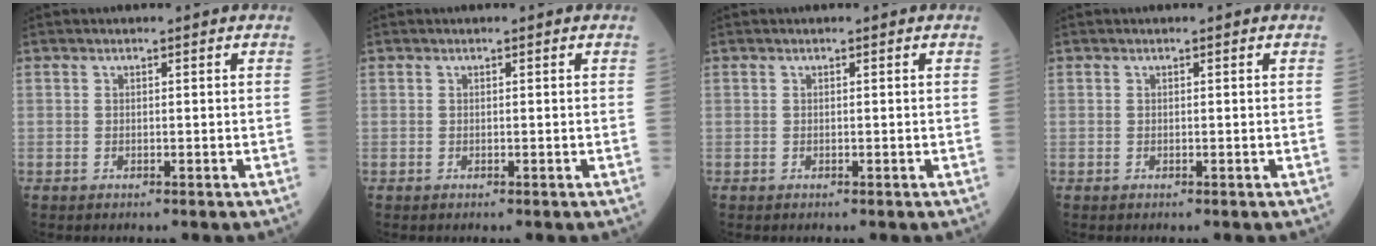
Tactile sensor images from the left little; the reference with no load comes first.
{"total": 0.0}
{"total": 0.0}
{"total": 0.0}